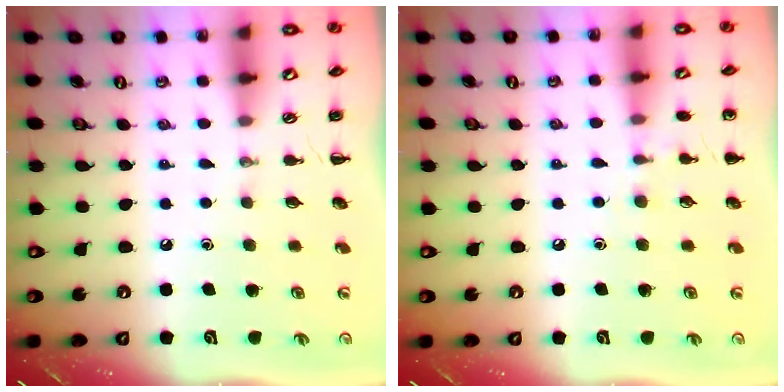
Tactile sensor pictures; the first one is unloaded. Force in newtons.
{"total": 6.2, "press": 5.9, "slide": 1.7}